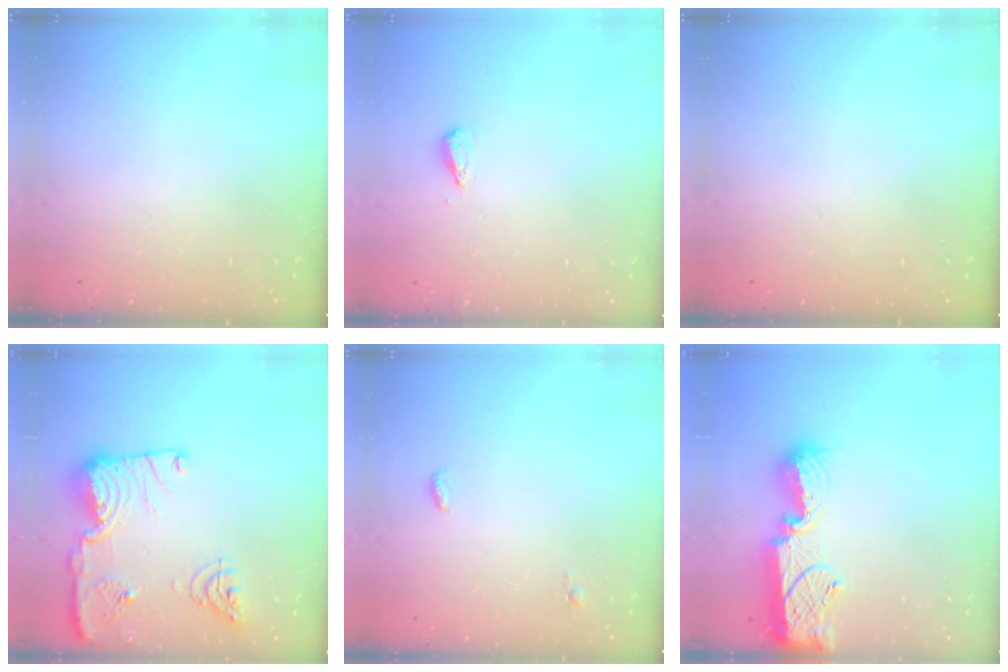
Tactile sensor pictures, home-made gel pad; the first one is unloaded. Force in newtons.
{"total": 3.0, "press": 3.0, "slide": 0.1}
{"total": 0.0}
{"total": 19.6, "press": 18.8, "slide": 5.6}
{"total": 3.8, "press": 2.7, "slide": 2.6}
{"total": 13.7, "press": 13.7, "slide": 1.0}